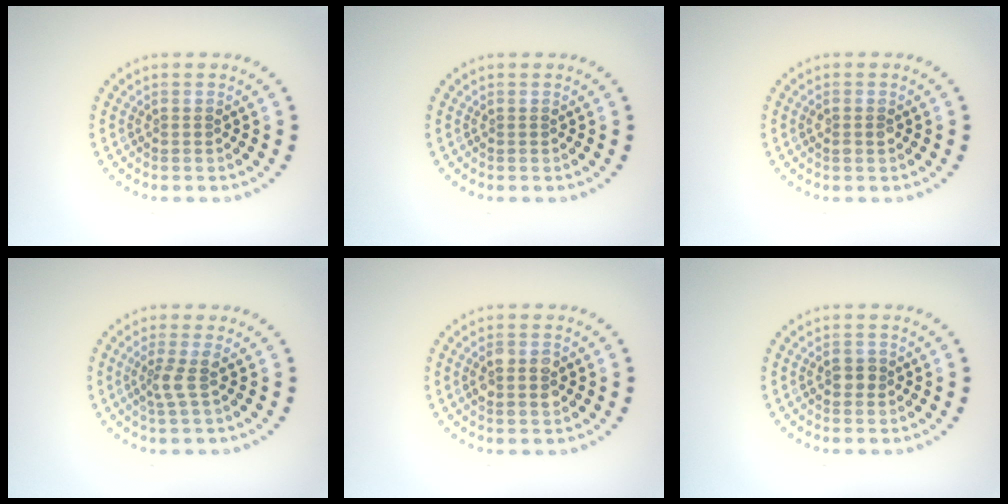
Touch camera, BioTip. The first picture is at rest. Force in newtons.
{"total": 0.0}
{"total": 1.1, "press": 1.1, "slide": 0.2}
{"total": 1.9, "press": 1.4, "slide": 1.2}
{"total": 2.3, "press": 2.2, "slide": 0.2}
{"total": 1.3, "press": 1.3, "slide": 0.2}